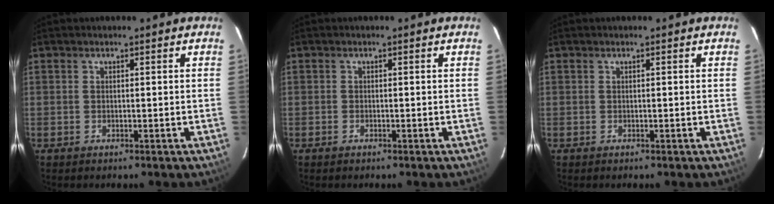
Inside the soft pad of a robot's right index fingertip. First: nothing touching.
{"total": 0.5, "force": [-0.4, 0.2, 0.2], "torque": [-0.005, 0.000, -0.011]}
{"total": 0.0}